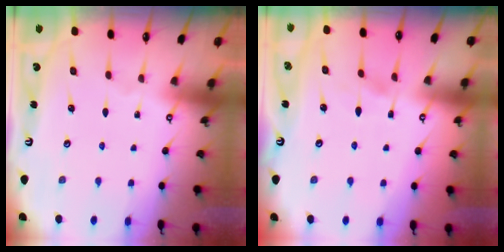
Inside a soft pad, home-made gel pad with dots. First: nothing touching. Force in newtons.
{"total": 4.1, "press": 4.1, "slide": 0.3}